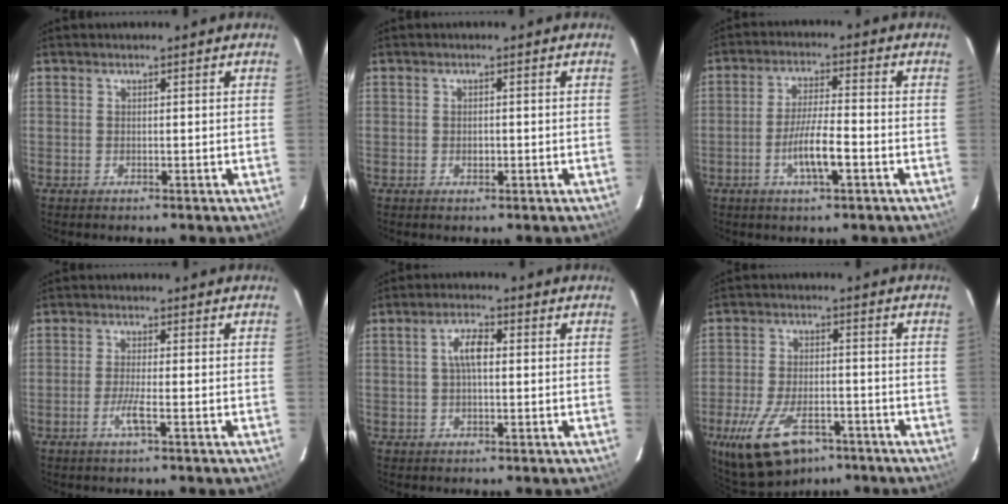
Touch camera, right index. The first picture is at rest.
{"total": 1.2, "force": [-0.4, 0.8, 0.9], "torque": [-0.014, 0.001, -0.007]}
{"total": 7.3, "force": [-3.0, 1.0, 6.6], "torque": [-0.128, -0.004, -0.054]}
{"total": 3.3, "force": [-1.6, -0.3, 2.8], "torque": [-0.059, -0.007, -0.034]}
{"total": 4.2, "force": [0.4, 1.6, 3.8], "torque": [-0.076, 0.012, 0.008]}
{"total": 13.9, "force": [-8.7, 6.6, 8.5], "torque": [-0.189, -0.024, -0.150]}